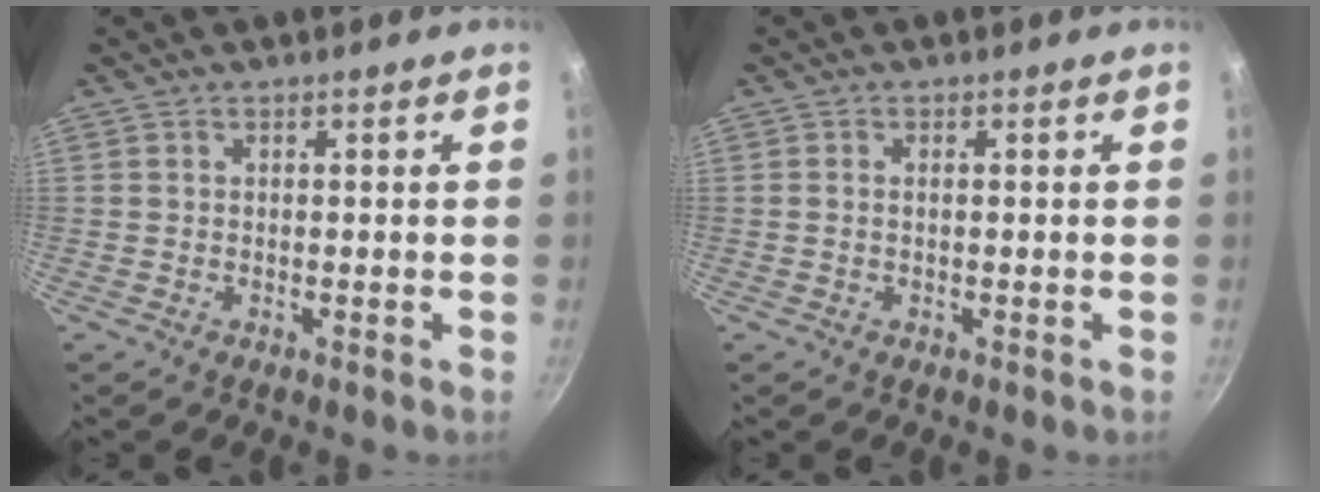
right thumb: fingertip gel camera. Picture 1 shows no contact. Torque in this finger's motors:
{"motor_torque": [0.07, -0.36, -0.08, -0.07, 0.04]}